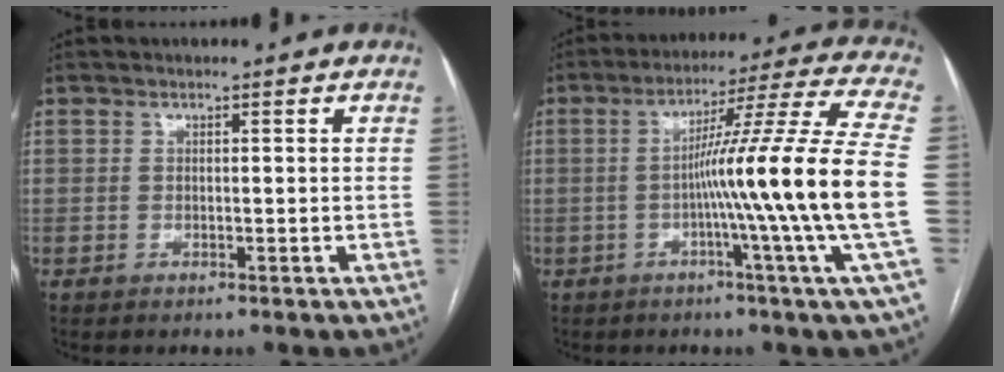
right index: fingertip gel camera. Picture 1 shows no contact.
{"total": 18.5, "force": [-2.8, -3.3, 18.0], "torque": [-0.270, -0.007, -0.063]}